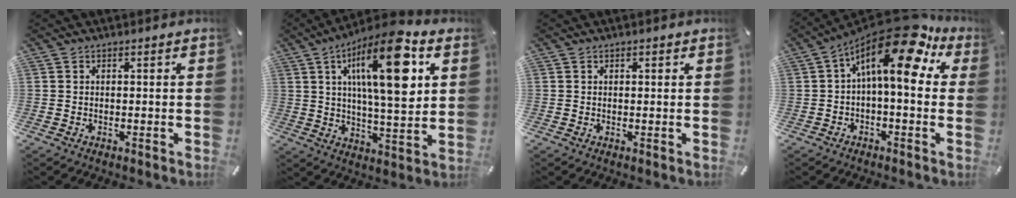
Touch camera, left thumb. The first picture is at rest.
{"total": 20.2, "force": [7.8, 6.9, 17.3], "torque": [-0.272, -0.025, 0.114]}
{"total": 0.5, "force": [0.2, 0.4, 0.3], "torque": [-0.006, 0.003, 0.003]}
{"total": 17.3, "force": [7.9, 6.5, 14.0], "torque": [-0.243, -0.058, 0.124]}